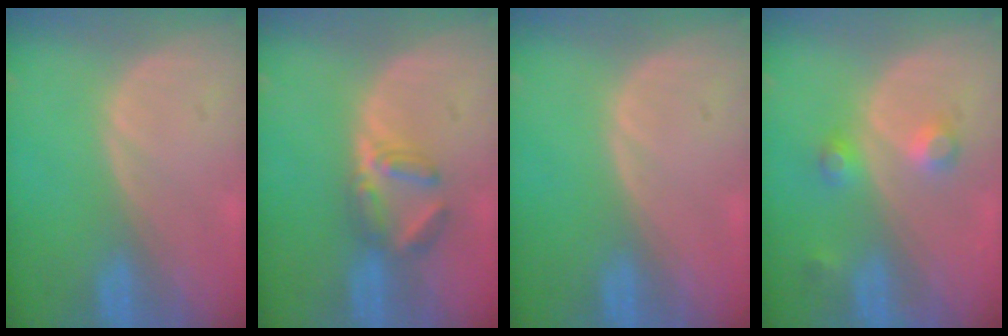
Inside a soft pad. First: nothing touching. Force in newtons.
{"total": 4.4, "press": 4.3, "slide": 1.1}
{"total": 0.0}
{"total": 3.6, "press": 3.4, "slide": 1.1}